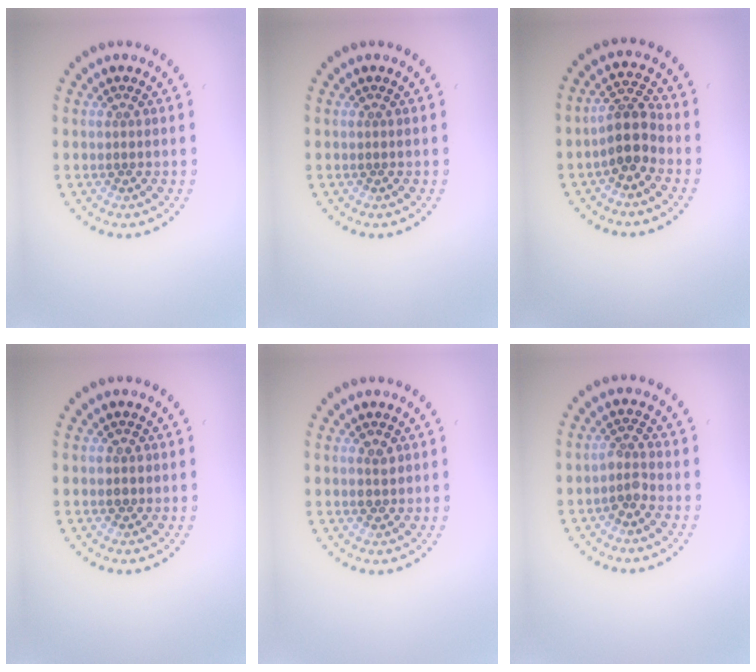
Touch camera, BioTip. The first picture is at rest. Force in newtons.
{"total": 0.0}
{"total": 3.2, "press": 2.7, "slide": 1.8}
{"total": 1.0, "press": 1.0, "slide": 0.4}
{"total": 1.5, "press": 1.5, "slide": 0.2}
{"total": 1.8, "press": 1.3, "slide": 1.2}